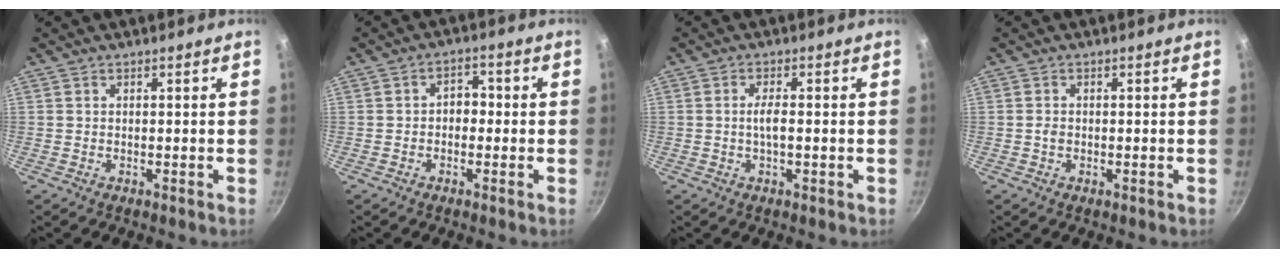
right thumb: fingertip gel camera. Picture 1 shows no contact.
{"total": 3.5, "force": [-0.5, 2.6, 2.3], "torque": [-0.010, 0.014, -0.013]}
{"total": 2.9, "force": [-0.3, 0.9, 2.8], "torque": [-0.056, 0.002, -0.008]}
{"total": 1.1, "force": [-0.3, 0.8, 0.8], "torque": [-0.015, 0.002, -0.006]}